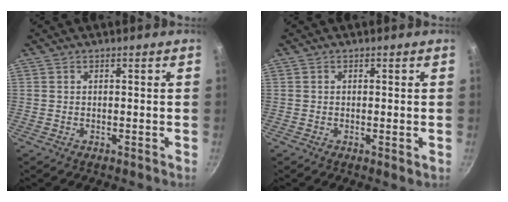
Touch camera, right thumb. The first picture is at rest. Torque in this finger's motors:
{"motor_torque": [-0.58, -0.23, -0.35, -0.21, 0.00]}